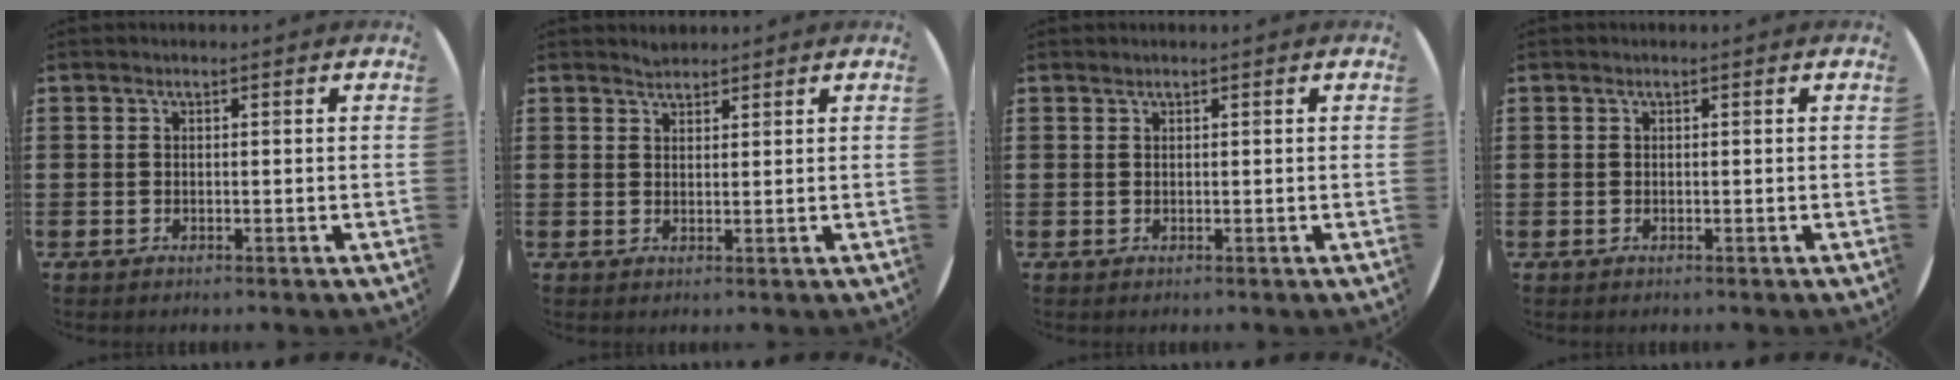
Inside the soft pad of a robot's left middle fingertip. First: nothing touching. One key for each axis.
{"total": 1.5, "fx": 1.5, "fy": 0.4, "fz": 0.0, "tx": -0.001, "ty": 0.003, "tz": 0.029}
{"total": 0.0}
{"total": 0.0}